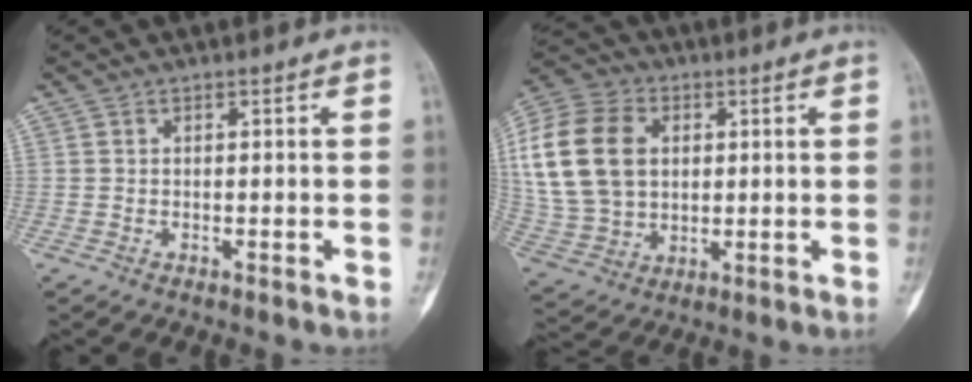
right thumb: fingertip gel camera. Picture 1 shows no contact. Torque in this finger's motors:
{"motor_torque": [-0.25, 1.09, 0.83, 0.25, 0.25]}